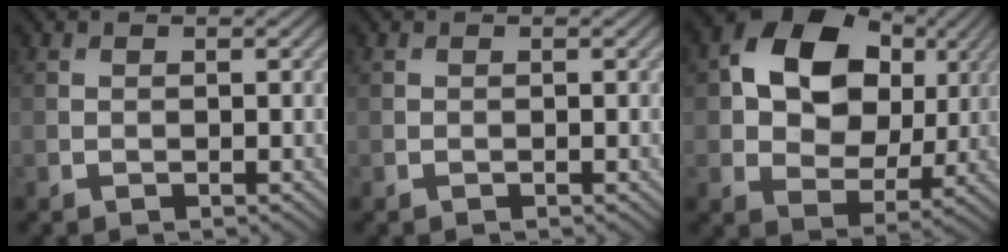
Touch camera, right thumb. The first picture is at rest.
{"total": 0.0}
{"total": 13.9, "force": [3.6, 10.2, 8.8], "torque": [-0.166, 0.009, 0.057]}